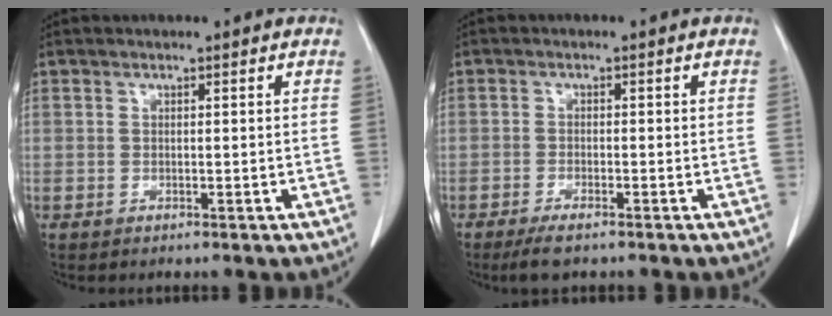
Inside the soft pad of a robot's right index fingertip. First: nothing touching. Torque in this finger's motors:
{"motor_torque": [0.31, -0.21, 0.03, 0.03]}